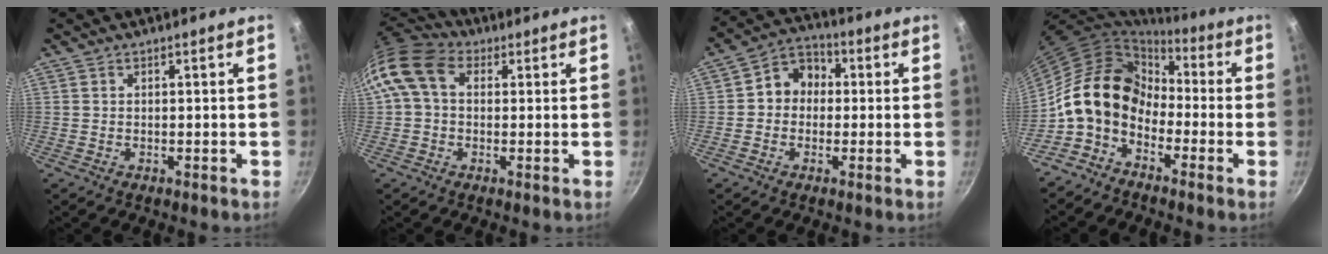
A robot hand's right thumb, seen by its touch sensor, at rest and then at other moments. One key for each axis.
{"total": 11.9, "fx": 2.5, "fy": 8.7, "fz": 7.7, "tx": -0.145, "ty": 0.023, "tz": 0.027}
{"total": 7.7, "fx": 0.3, "fy": 6.7, "fz": 3.9, "tx": -0.021, "ty": 0.022, "tz": -0.014}
{"total": 12.0, "fx": -2.5, "fy": 9.3, "fz": 7.2, "tx": -0.091, "ty": 0.039, "tz": -0.065}